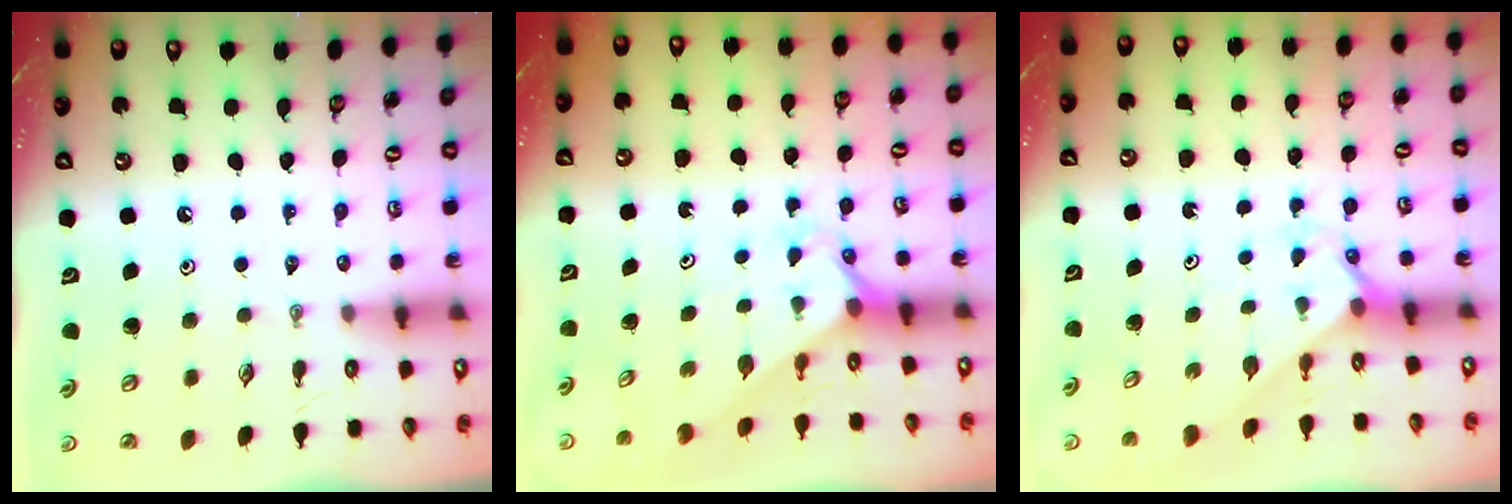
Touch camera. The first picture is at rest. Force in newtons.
{"total": 1.8, "press": 1.8, "slide": 0.2}
{"total": 2.0, "press": 2.0, "slide": 0.2}